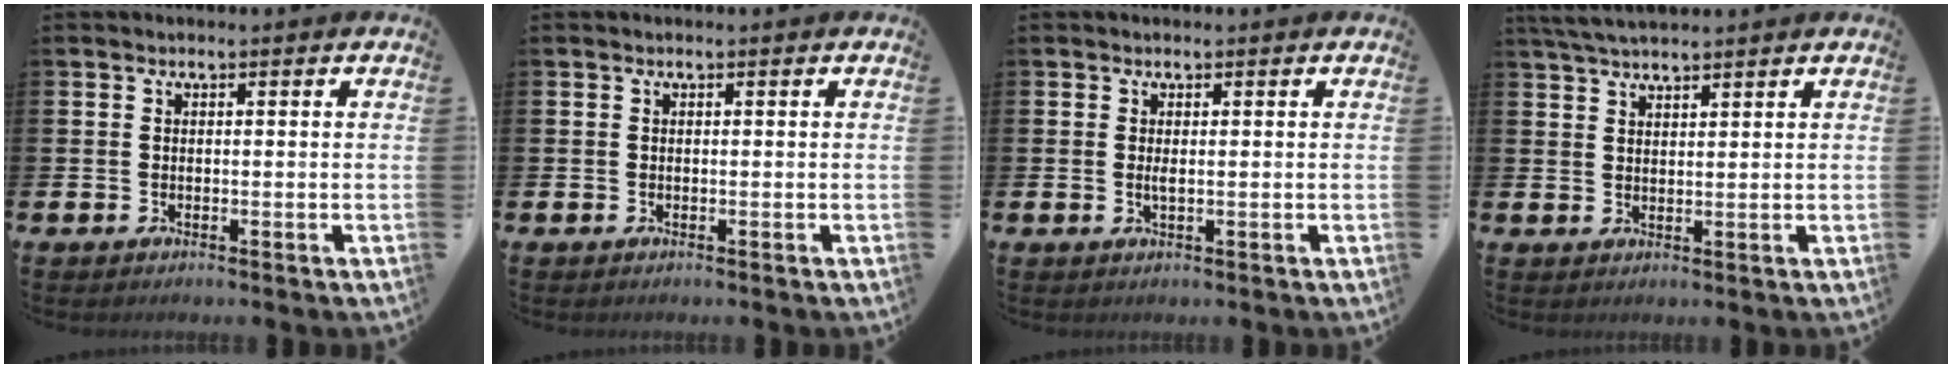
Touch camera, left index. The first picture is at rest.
{"total": 0.0}
{"total": 1.0, "force": [0.1, 0.2, 1.0], "torque": [-0.018, 0.001, 0.000]}
{"total": 3.4, "force": [3.2, 0.4, 1.1], "torque": [-0.030, -0.006, 0.060]}